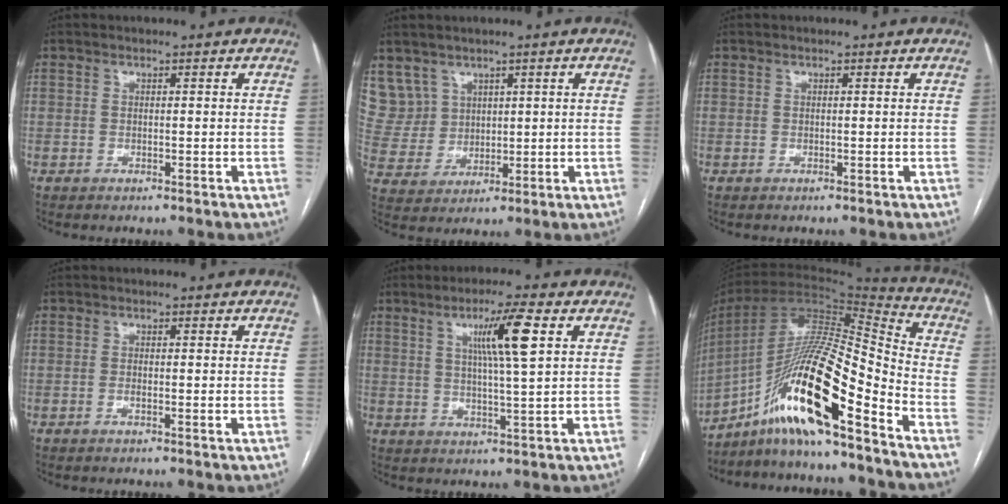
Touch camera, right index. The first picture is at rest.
{"total": 8.0, "force": [4.7, 6.4, 0.3], "torque": [-0.013, 0.022, 0.110]}
{"total": 0.0}
{"total": 1.4, "force": [-0.4, 0.3, 1.3], "torque": [-0.022, -0.003, -0.008]}
{"total": 8.3, "force": [3.0, -0.3, 7.7], "torque": [-0.134, 0.003, 0.050]}
{"total": 20.2, "force": [-11.9, 2.0, 16.2], "torque": [-0.324, -0.003, -0.217]}